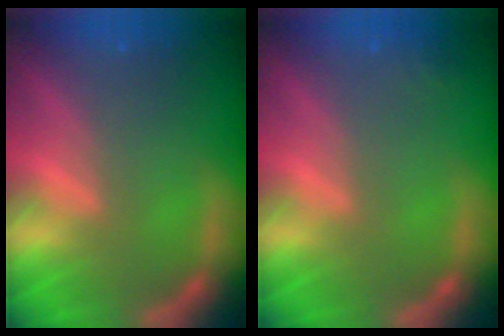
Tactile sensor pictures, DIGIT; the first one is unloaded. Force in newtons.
{"total": 0.9}